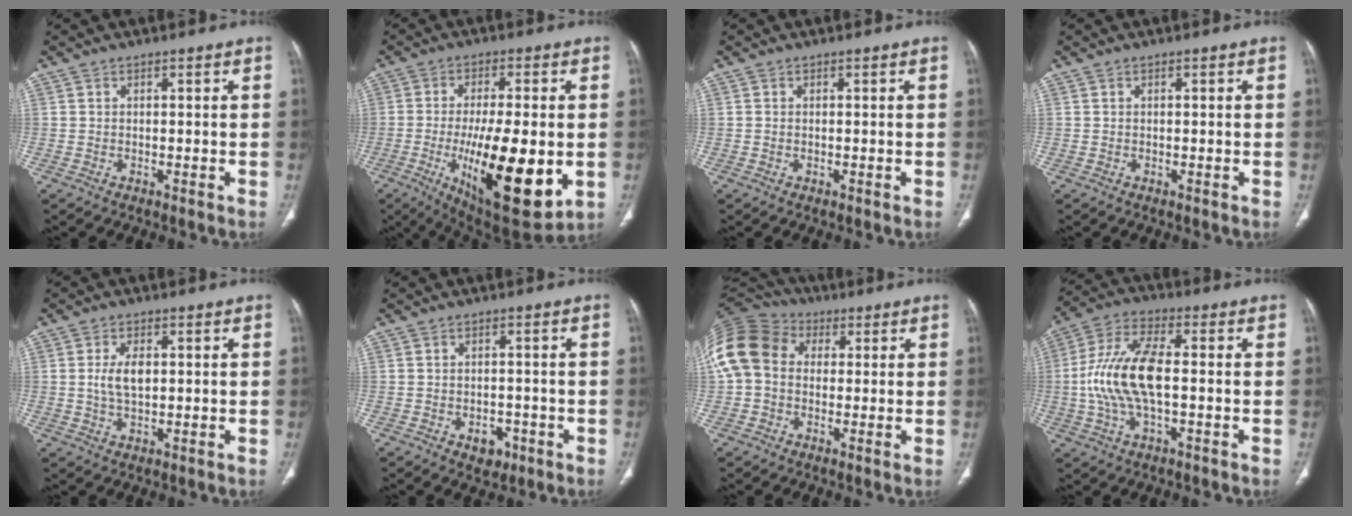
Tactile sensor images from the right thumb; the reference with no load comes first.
{"total": 21.7, "force": [-4.5, 7.2, 19.9], "torque": [-0.313, -0.027, -0.051]}
{"total": 0.0}
{"total": 0.0}
{"total": 4.8, "force": [0.6, 2.5, 4.1], "torque": [-0.083, 0.000, 0.013]}
{"total": 3.6, "force": [-1.7, 2.6, 1.9], "torque": [-0.009, 0.008, -0.016]}
{"total": 17.1, "force": [2.6, 13.6, 9.9], "torque": [-0.220, 0.051, 0.041]}
{"total": 13.6, "force": [-0.8, 5.7, 12.3], "torque": [-0.268, 0.024, -0.018]}